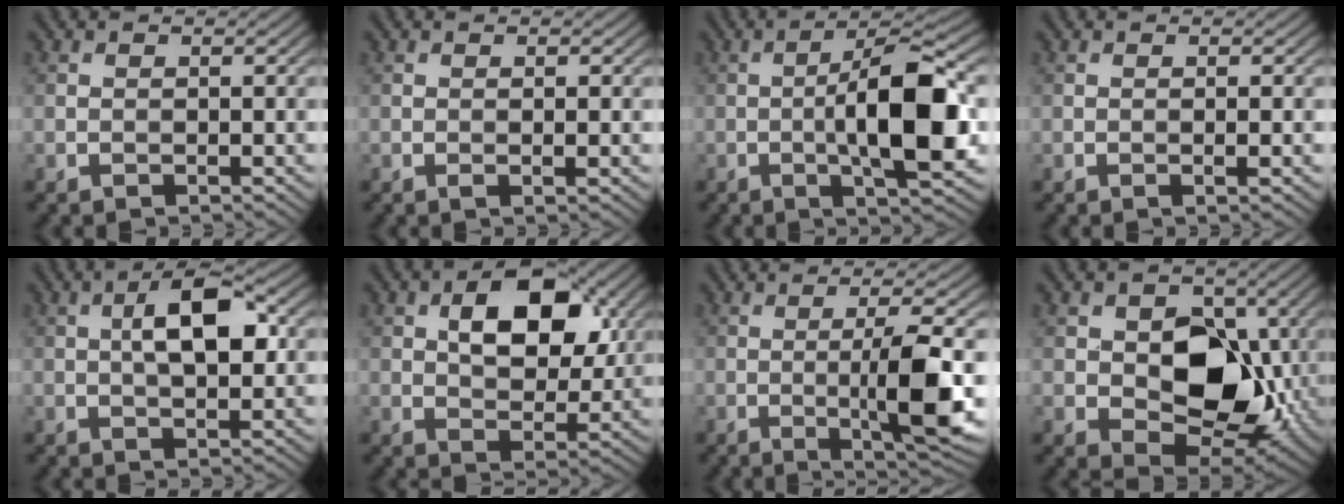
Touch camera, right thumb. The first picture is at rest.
{"total": 1.0, "force": [-0.1, 0.1, 1.0], "torque": [-0.019, -0.001, -0.003]}
{"total": 11.4, "force": [-1.6, 3.1, 10.8], "torque": [-0.164, 0.007, -0.032]}
{"total": 1.0, "force": [-0.2, 0.0, 1.0], "torque": [-0.020, 0.000, -0.005]}
{"total": 7.1, "force": [1.1, 2.9, 6.4], "torque": [-0.106, 0.010, 0.014]}
{"total": 9.8, "force": [2.8, 5.7, 7.5], "torque": [-0.116, 0.004, 0.043]}
{"total": 7.9, "force": [-1.0, 0.9, 7.8], "torque": [-0.134, 0.005, -0.013]}
{"total": 11.5, "force": [0.2, 8.1, 8.2], "torque": [-0.126, -0.006, 0.004]}